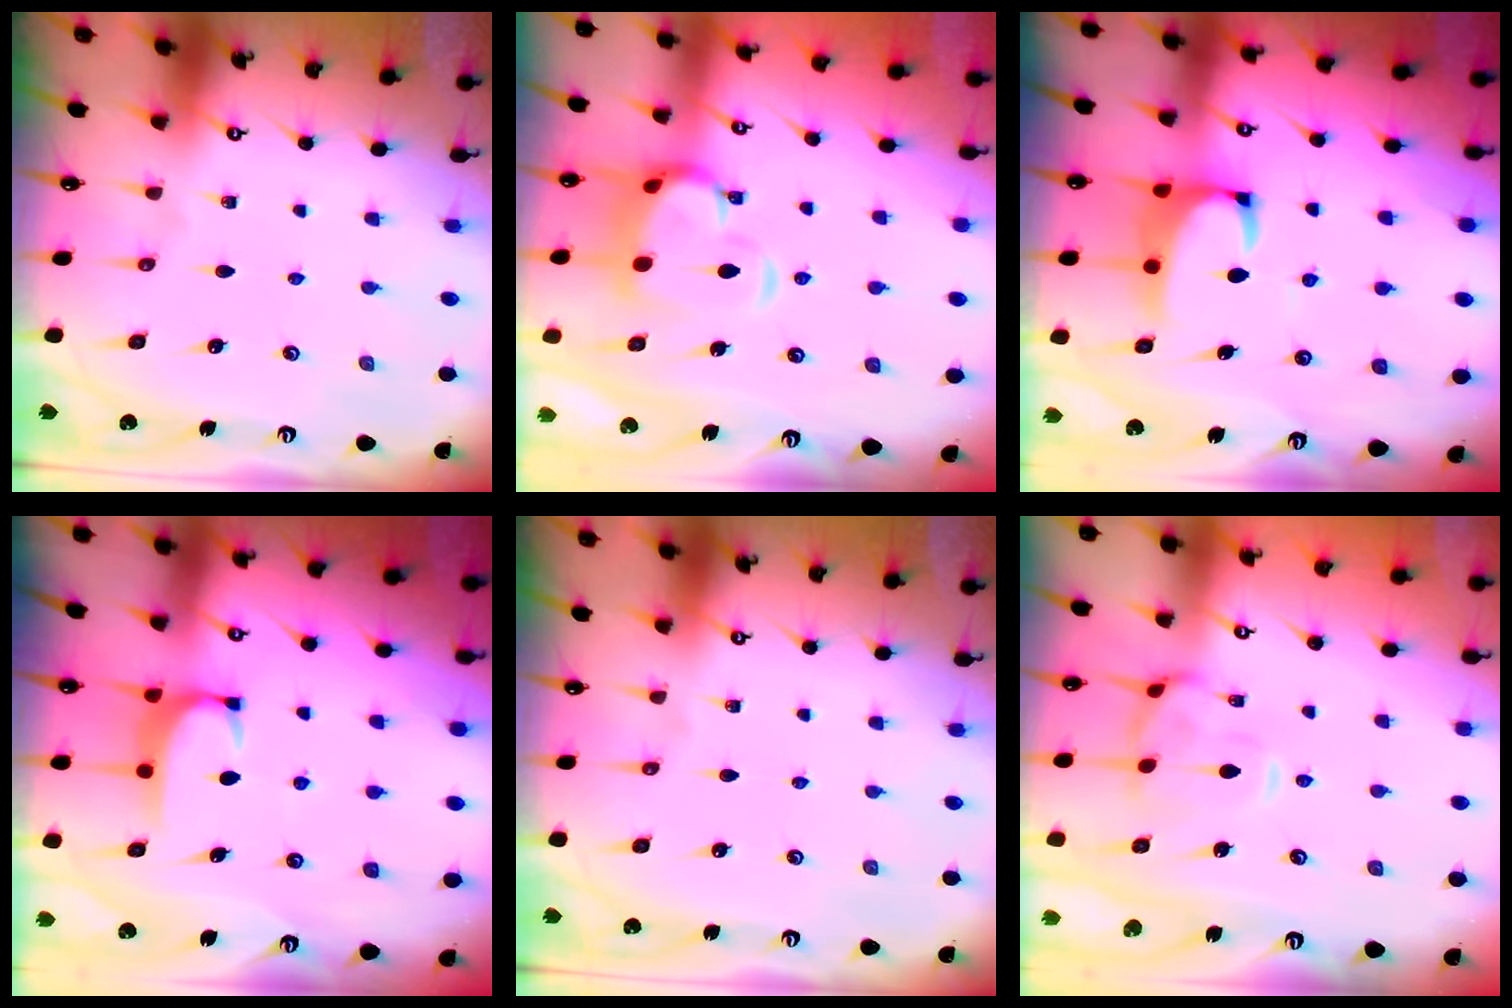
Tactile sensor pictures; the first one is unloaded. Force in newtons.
{"total": 6.7, "press": 6.5, "slide": 1.5}
{"total": 3.0, "press": 2.8, "slide": 1.1}
{"total": 1.8, "press": 1.7, "slide": 0.5}
{"total": 0.0}
{"total": 4.7, "press": 4.4, "slide": 1.4}